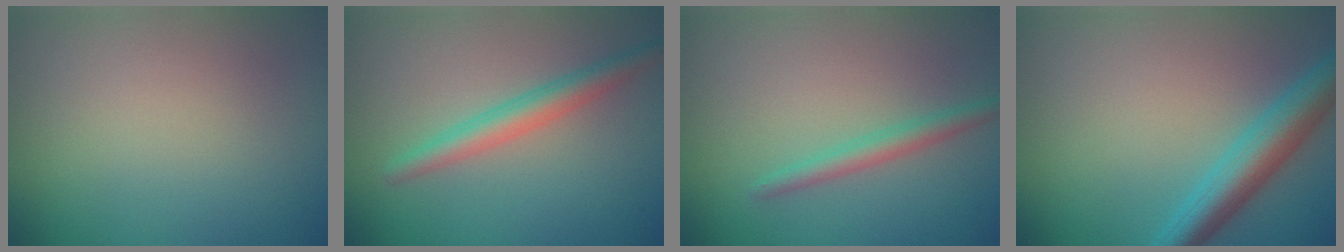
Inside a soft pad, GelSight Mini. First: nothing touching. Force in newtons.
{"total": 2.8, "press": 2.8, "slide": 0.0}
{"total": 1.8, "press": 1.8, "slide": 0.1}
{"total": 4.7, "press": 4.7, "slide": 0.1}